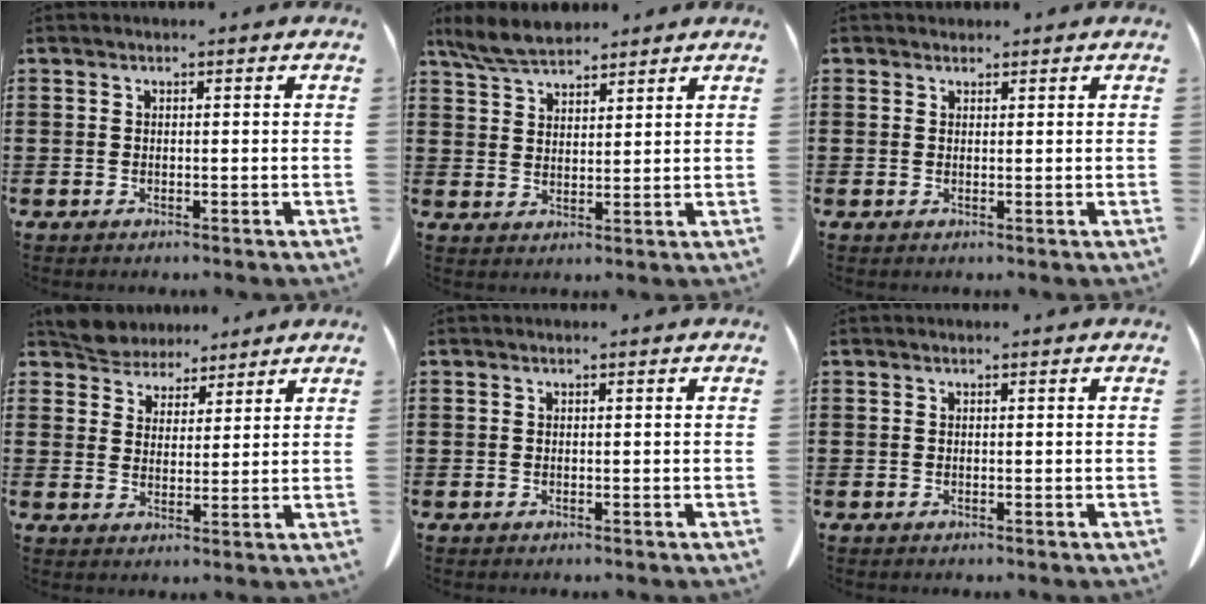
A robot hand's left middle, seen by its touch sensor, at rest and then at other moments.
{"total": 5.9, "force": [5.1, 1.6, 2.3], "torque": [-0.062, -0.008, 0.098]}
{"total": 1.0, "force": [0.9, 0.5, 0.0], "torque": [-0.004, 0.002, 0.019]}
{"total": 4.9, "force": [4.5, 1.7, -0.2], "torque": [-0.020, -0.014, 0.086]}
{"total": 0.0}
{"total": 0.0}